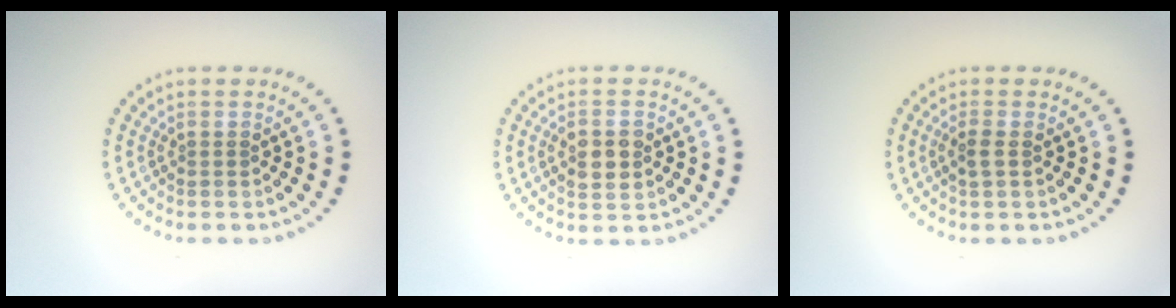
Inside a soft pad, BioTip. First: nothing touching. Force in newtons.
{"total": 2.8, "press": 2.8, "slide": 0.2}
{"total": 1.3, "press": 1.2, "slide": 0.5}